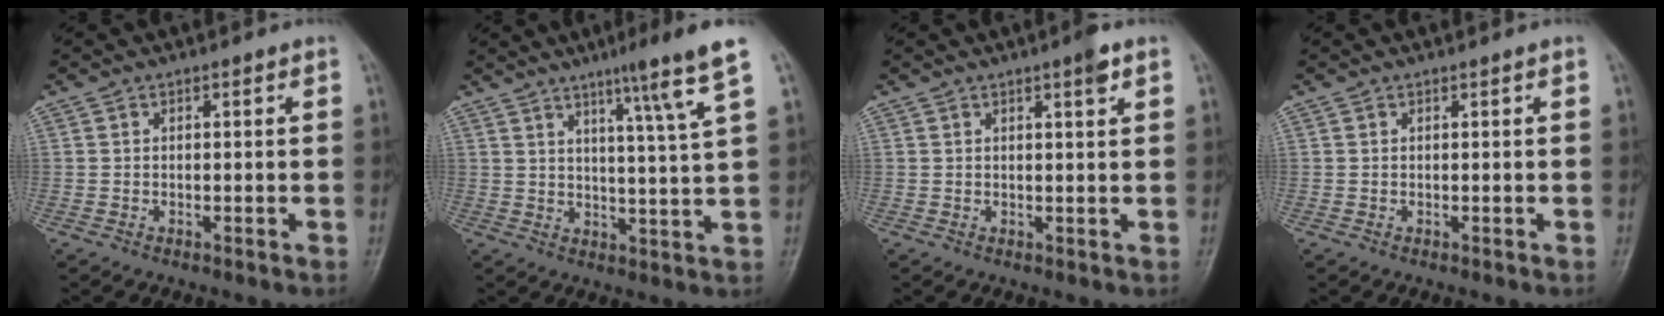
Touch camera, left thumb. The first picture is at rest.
{"total": 10.1, "force": [6.2, -0.4, 7.9], "torque": [-0.111, -0.033, 0.087]}
{"total": 2.6, "force": [1.5, 0.2, 2.1], "torque": [-0.032, -0.006, 0.022]}
{"total": 0.0}